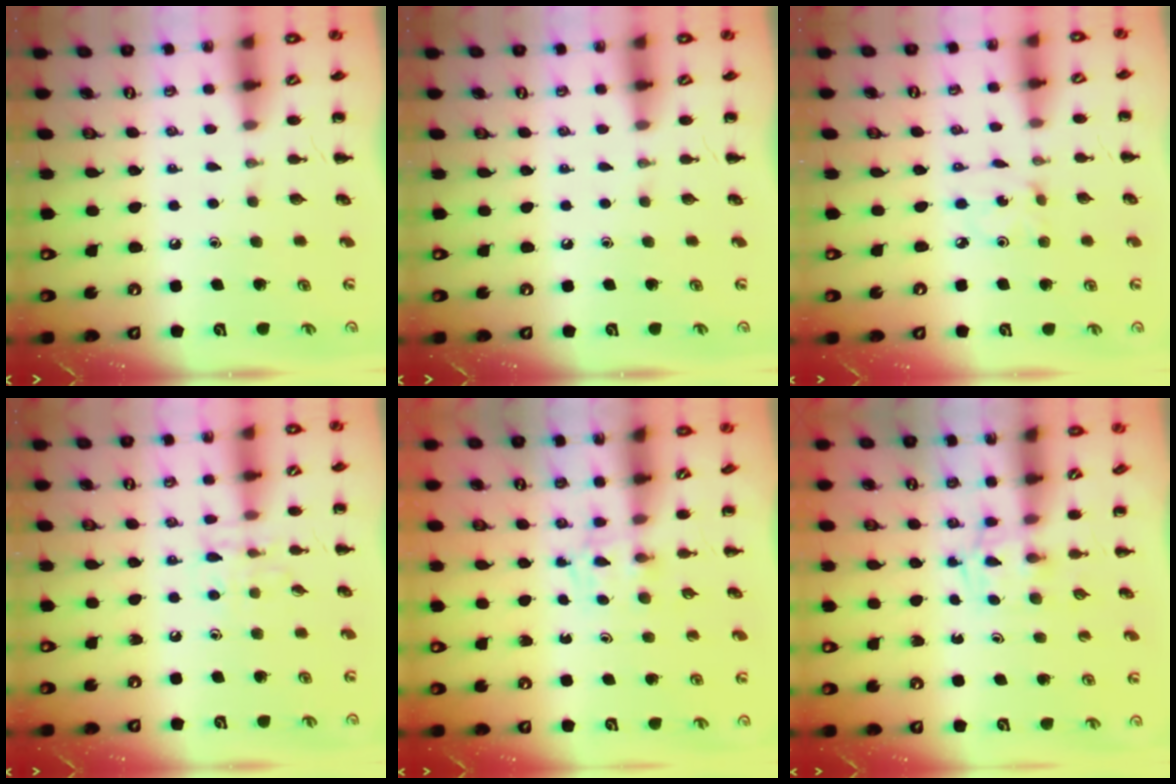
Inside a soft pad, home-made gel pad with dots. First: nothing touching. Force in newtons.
{"total": 0.0}
{"total": 1.5, "press": 1.4, "slide": 0.5}
{"total": 6.9, "press": 6.7, "slide": 1.4}
{"total": 3.2, "press": 2.9, "slide": 1.4}
{"total": 2.5, "press": 2.2, "slide": 1.3}